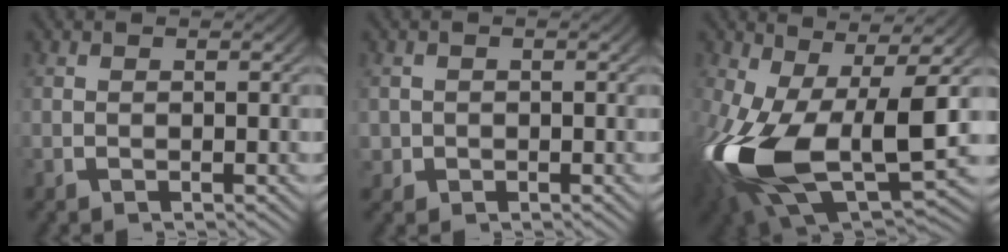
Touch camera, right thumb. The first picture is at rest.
{"total": 1.7, "force": [-0.3, 1.6, 0.3], "torque": [-0.009, -0.012, 0.000]}
{"total": 16.8, "force": [-2.5, 10.0, 13.2], "torque": [-0.316, -0.072, -0.004]}